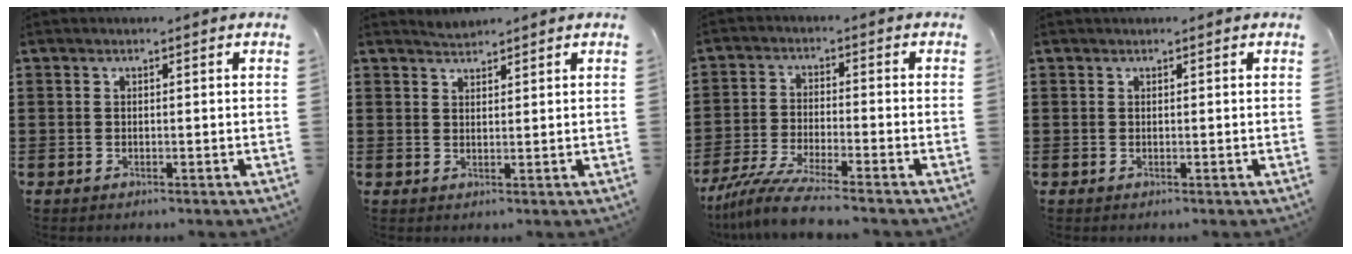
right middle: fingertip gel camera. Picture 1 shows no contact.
{"total": 1.5, "force": [1.5, 0.1, -0.2], "torque": [-0.001, 0.003, 0.029]}
{"total": 6.7, "force": [-5.8, -0.2, 3.3], "torque": [-0.083, -0.020, -0.116]}
{"total": 0.0}